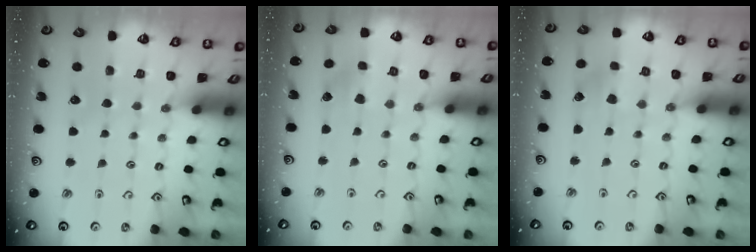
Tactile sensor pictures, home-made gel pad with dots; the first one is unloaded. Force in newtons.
{"total": 2.7, "press": 2.7, "slide": 0.3}
{"total": 2.5, "press": 2.5, "slide": 0.5}